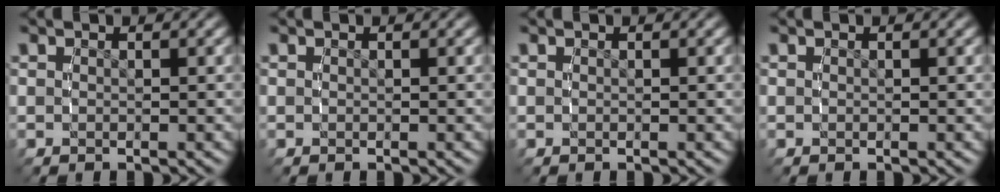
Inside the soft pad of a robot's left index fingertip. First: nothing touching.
{"total": 0.0}
{"total": 0.0}
{"total": 0.0}